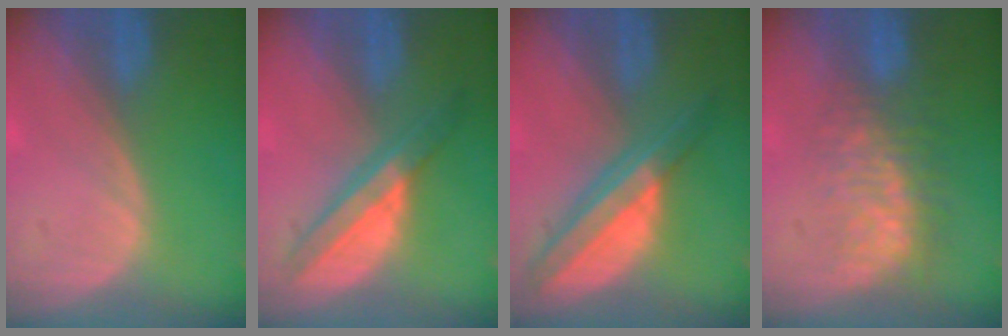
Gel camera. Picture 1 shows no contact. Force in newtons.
{"total": 5.8, "press": 5.8, "slide": 0.1}
{"total": 7.8, "press": 6.6, "slide": 4.1}
{"total": 7.9, "press": 7.4, "slide": 2.6}